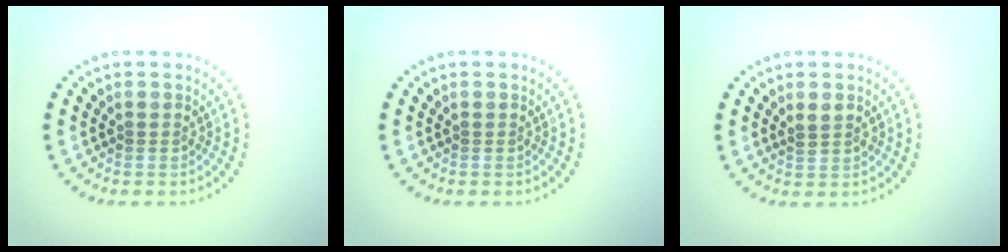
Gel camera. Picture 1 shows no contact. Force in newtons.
{"total": 0.0}
{"total": 1.4, "press": 1.3, "slide": 0.5}